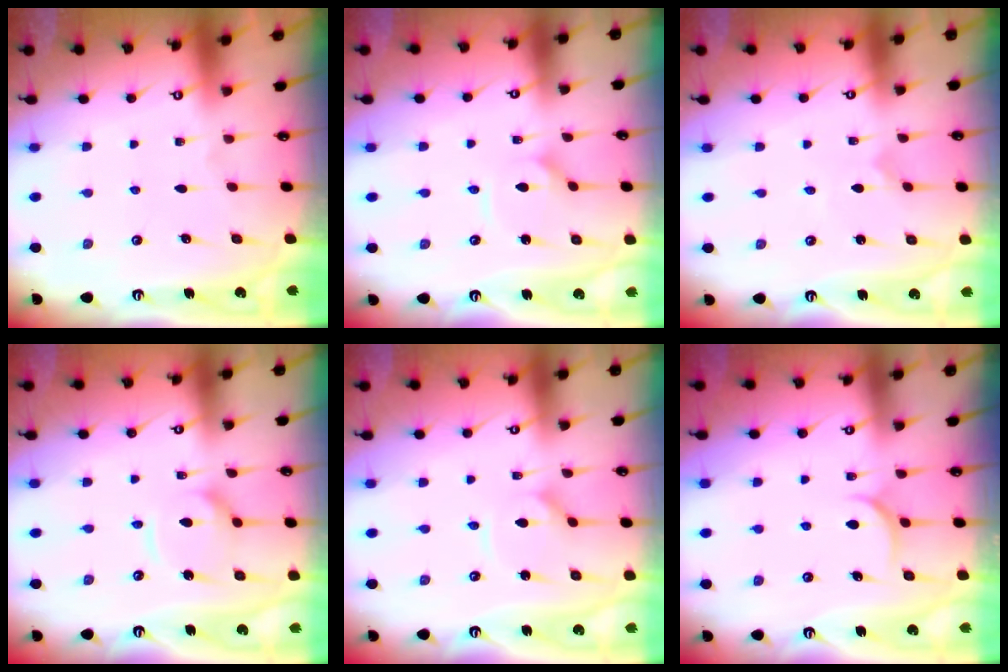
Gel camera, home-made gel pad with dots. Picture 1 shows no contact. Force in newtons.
{"total": 2.7, "press": 2.6, "slide": 0.3}
{"total": 0.0}
{"total": 9.5, "press": 9.5, "slide": 0.9}
{"total": 2.7, "press": 2.6, "slide": 0.4}
{"total": 4.9, "press": 4.8, "slide": 0.8}